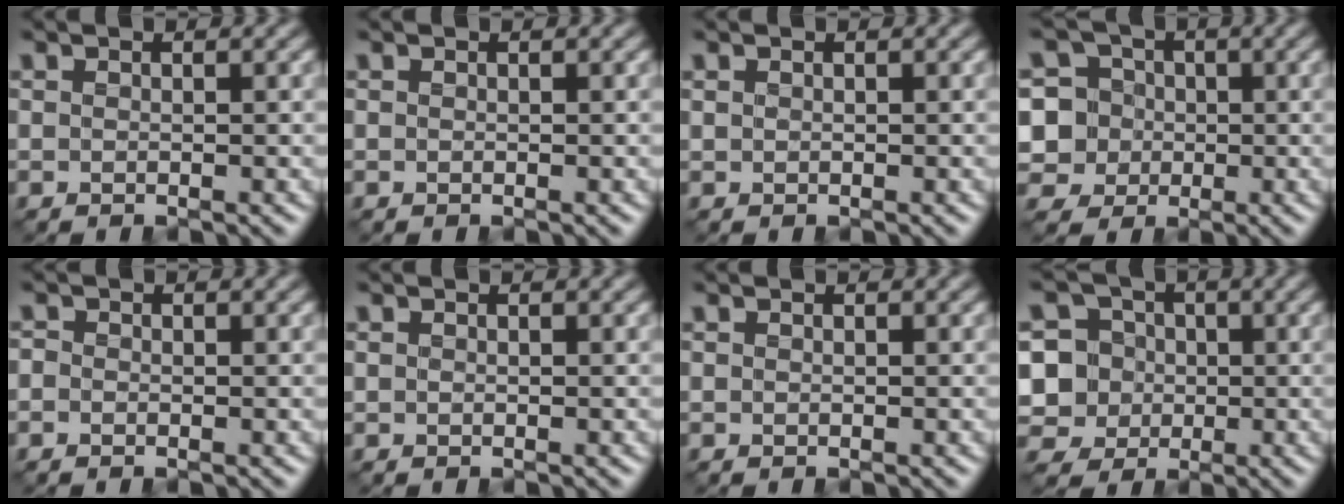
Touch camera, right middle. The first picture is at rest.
{"total": 0.0}
{"total": 0.0}
{"total": 7.5, "force": [-0.9, 7.2, 2.1], "torque": [-0.044, 0.025, -0.034]}
{"total": 0.7, "force": [-0.6, 0.3, -0.1], "torque": [0.007, 0.002, -0.012]}
{"total": 0.0}
{"total": 0.0}
{"total": 8.2, "force": [-1.0, 7.6, 2.8], "torque": [-0.067, 0.028, -0.045]}